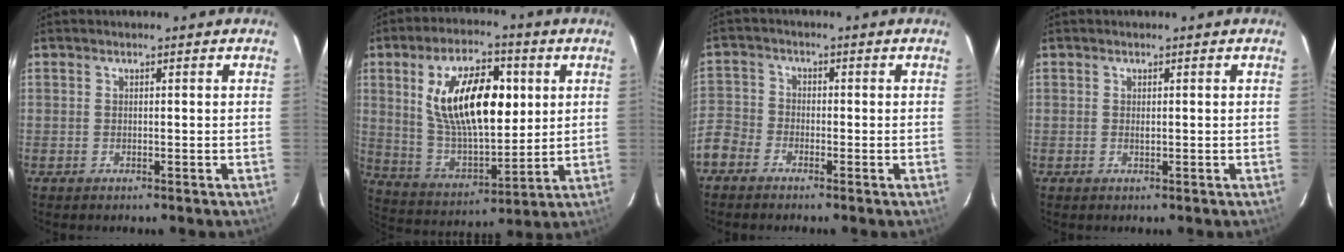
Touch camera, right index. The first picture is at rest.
{"total": 19.4, "force": [5.0, 9.0, 16.4], "torque": [-0.290, 0.012, 0.103]}
{"total": 6.7, "force": [-4.1, 4.9, 1.9], "torque": [-0.053, 0.012, -0.095]}
{"total": 0.6, "force": [0.1, 0.3, 0.5], "torque": [-0.009, 0.001, 0.002]}